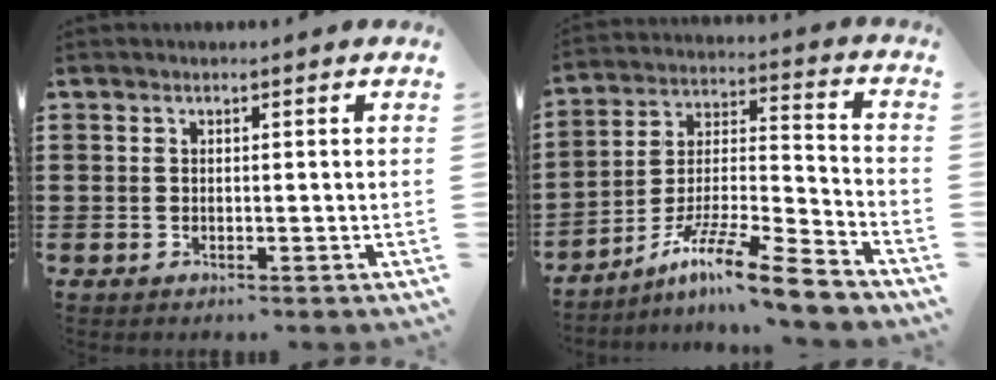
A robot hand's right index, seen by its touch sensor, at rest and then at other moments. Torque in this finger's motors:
{"motor_torque": [1.30, 0.84, 0.39, 0.09]}